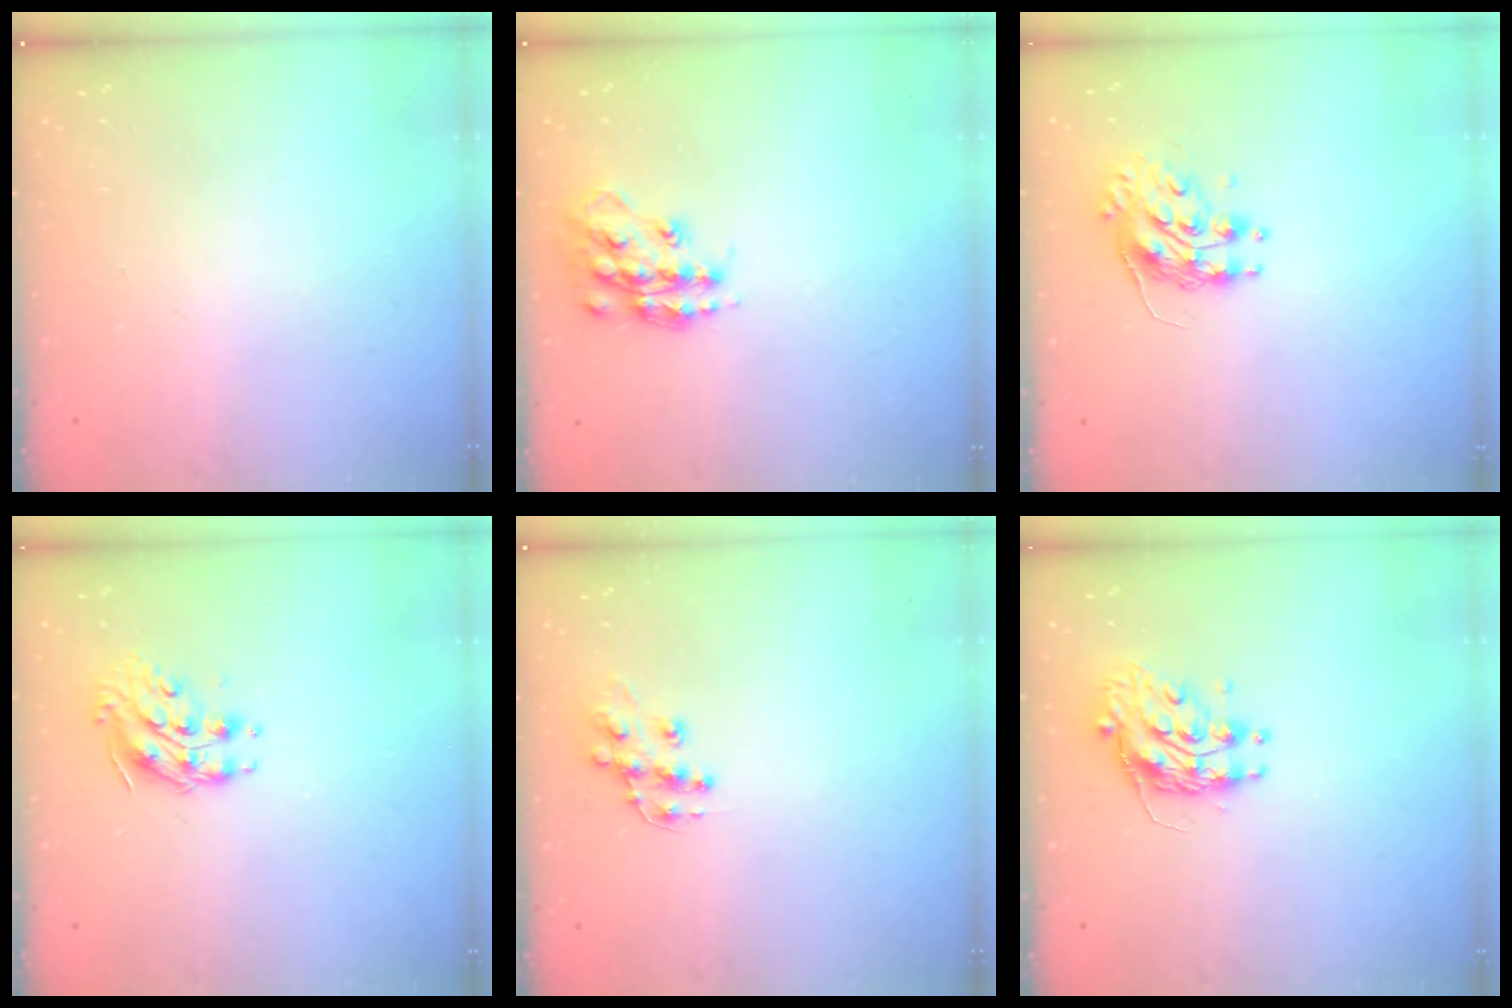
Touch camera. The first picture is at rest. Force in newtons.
{"total": 14.6, "press": 14.6, "slide": 0.8}
{"total": 8.7, "press": 8.7, "slide": 0.8}
{"total": 9.0, "press": 9.0, "slide": 0.1}
{"total": 10.8, "press": 10.7, "slide": 0.8}
{"total": 9.6, "press": 9.6, "slide": 0.7}